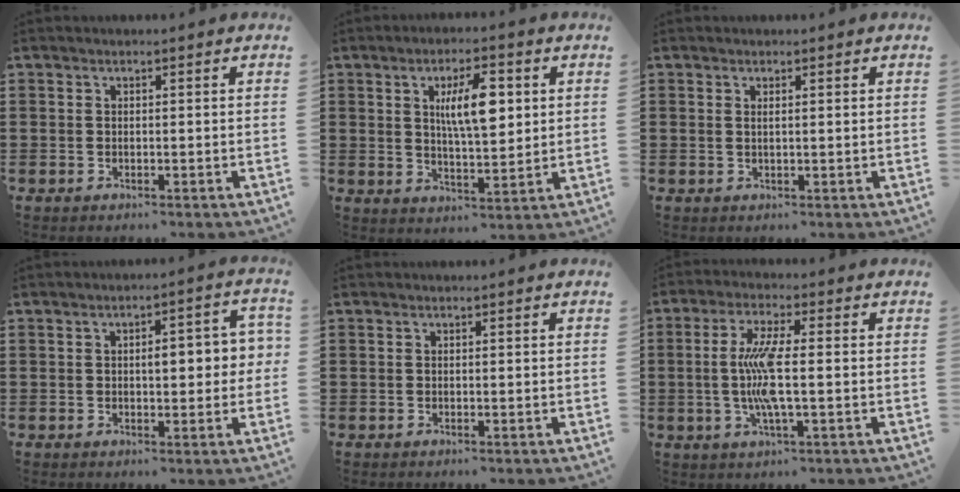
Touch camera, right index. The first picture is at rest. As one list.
[{"total": 8.4, "force": [2.2, 2.8, 7.6], "torque": [-0.142, 0.006, 0.035]}, {"total": 0.7, "force": [0.4, 0.0, 0.5], "torque": [-0.011, 0.001, 0.007]}, {"total": 5.3, "force": [0.2, 2.2, 4.8], "torque": [-0.059, -0.004, -0.007]}, {"total": 0.0}, {"total": 8.1, "force": [-0.5, 1.5, 7.9], "torque": [-0.176, -0.013, -0.022]}]